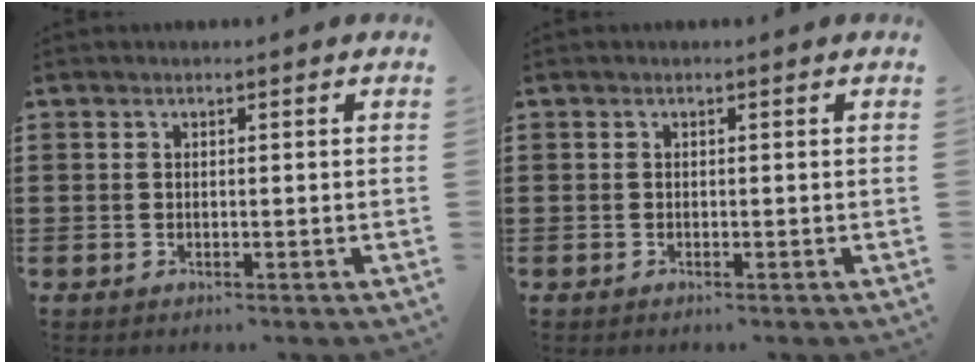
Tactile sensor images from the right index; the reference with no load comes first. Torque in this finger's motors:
{"motor_torque": [0.02, -0.04, 0.00, 0.02]}